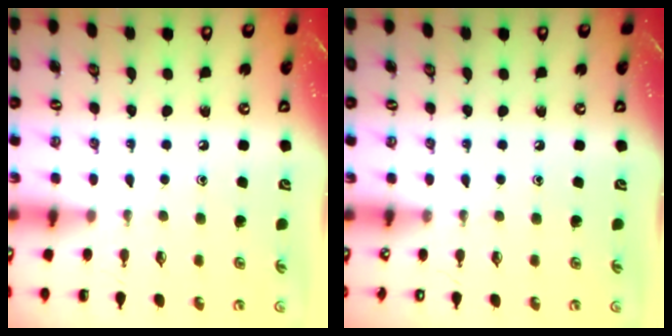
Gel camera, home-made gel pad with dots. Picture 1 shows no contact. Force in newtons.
{"total": 0.0}